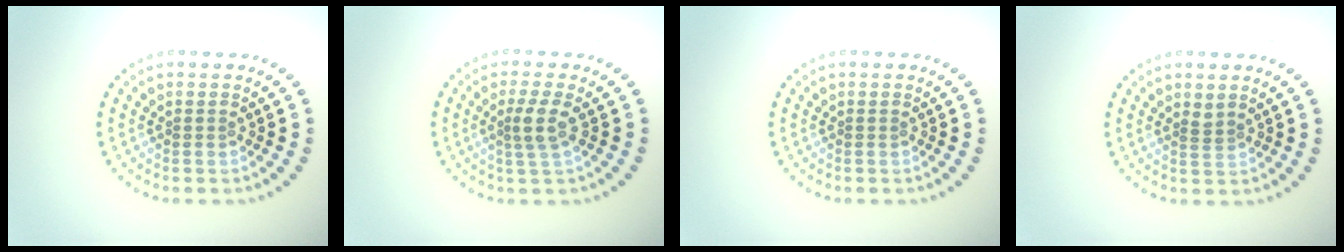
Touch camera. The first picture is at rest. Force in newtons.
{"total": 2.2, "press": 1.8, "slide": 1.3}
{"total": 0.0}
{"total": 0.6, "press": 0.3, "slide": 0.6}